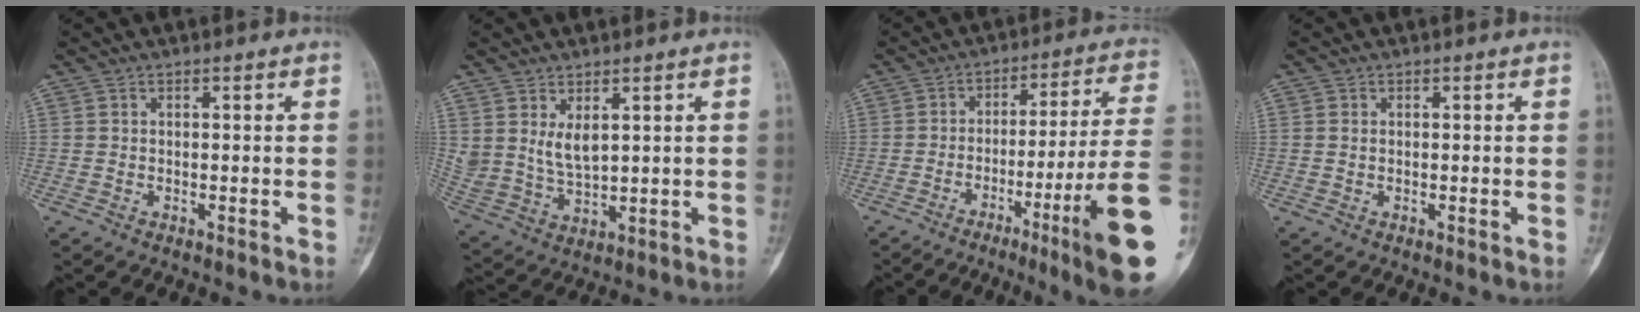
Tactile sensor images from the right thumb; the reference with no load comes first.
{"total": 6.4, "force": [2.8, 3.3, 4.7], "torque": [-0.086, -0.020, 0.070]}
{"total": 19.7, "force": [-6.9, 0.0, 18.5], "torque": [-0.233, 0.013, -0.106]}
{"total": 0.6, "force": [0.1, 0.5, 0.4], "torque": [-0.010, 0.000, 0.002]}